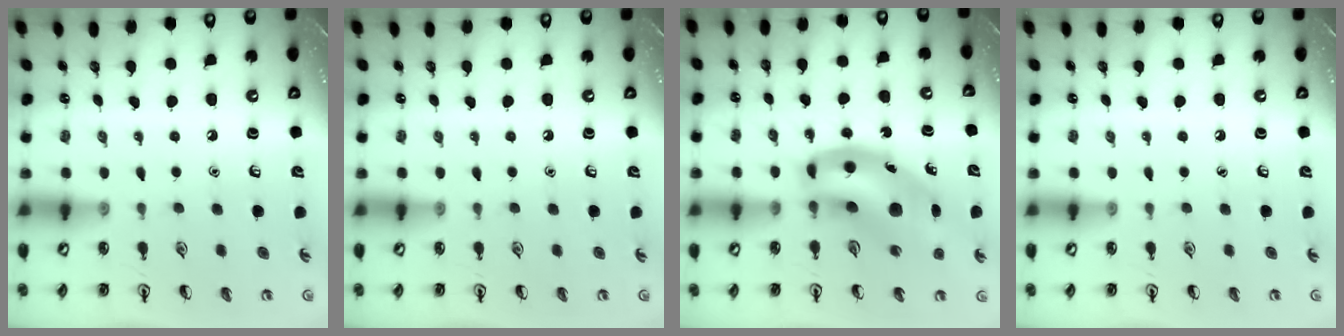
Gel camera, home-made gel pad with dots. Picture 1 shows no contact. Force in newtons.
{"total": 0.0}
{"total": 12.6, "press": 12.1, "slide": 3.6}
{"total": 0.0}